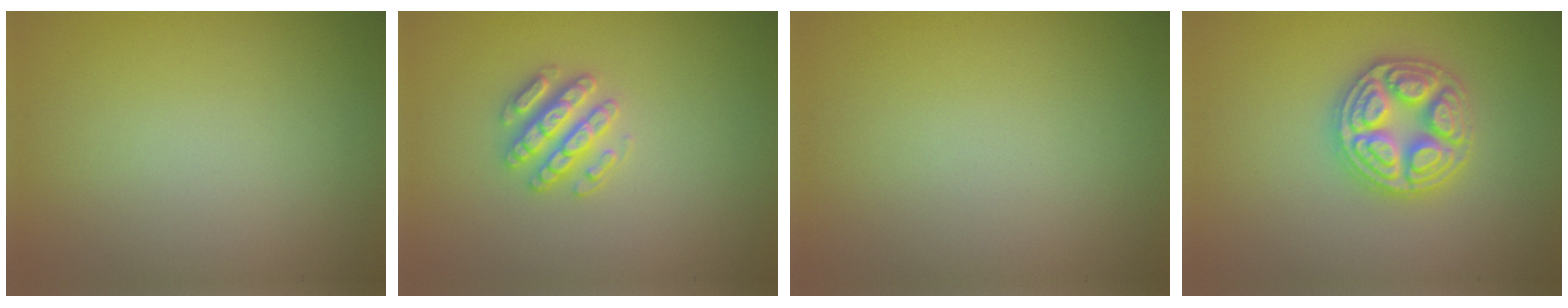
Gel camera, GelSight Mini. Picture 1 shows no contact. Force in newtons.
{"total": 2.9, "press": 2.8, "slide": 0.6}
{"total": 0.0}
{"total": 4.9, "press": 4.8, "slide": 0.7}